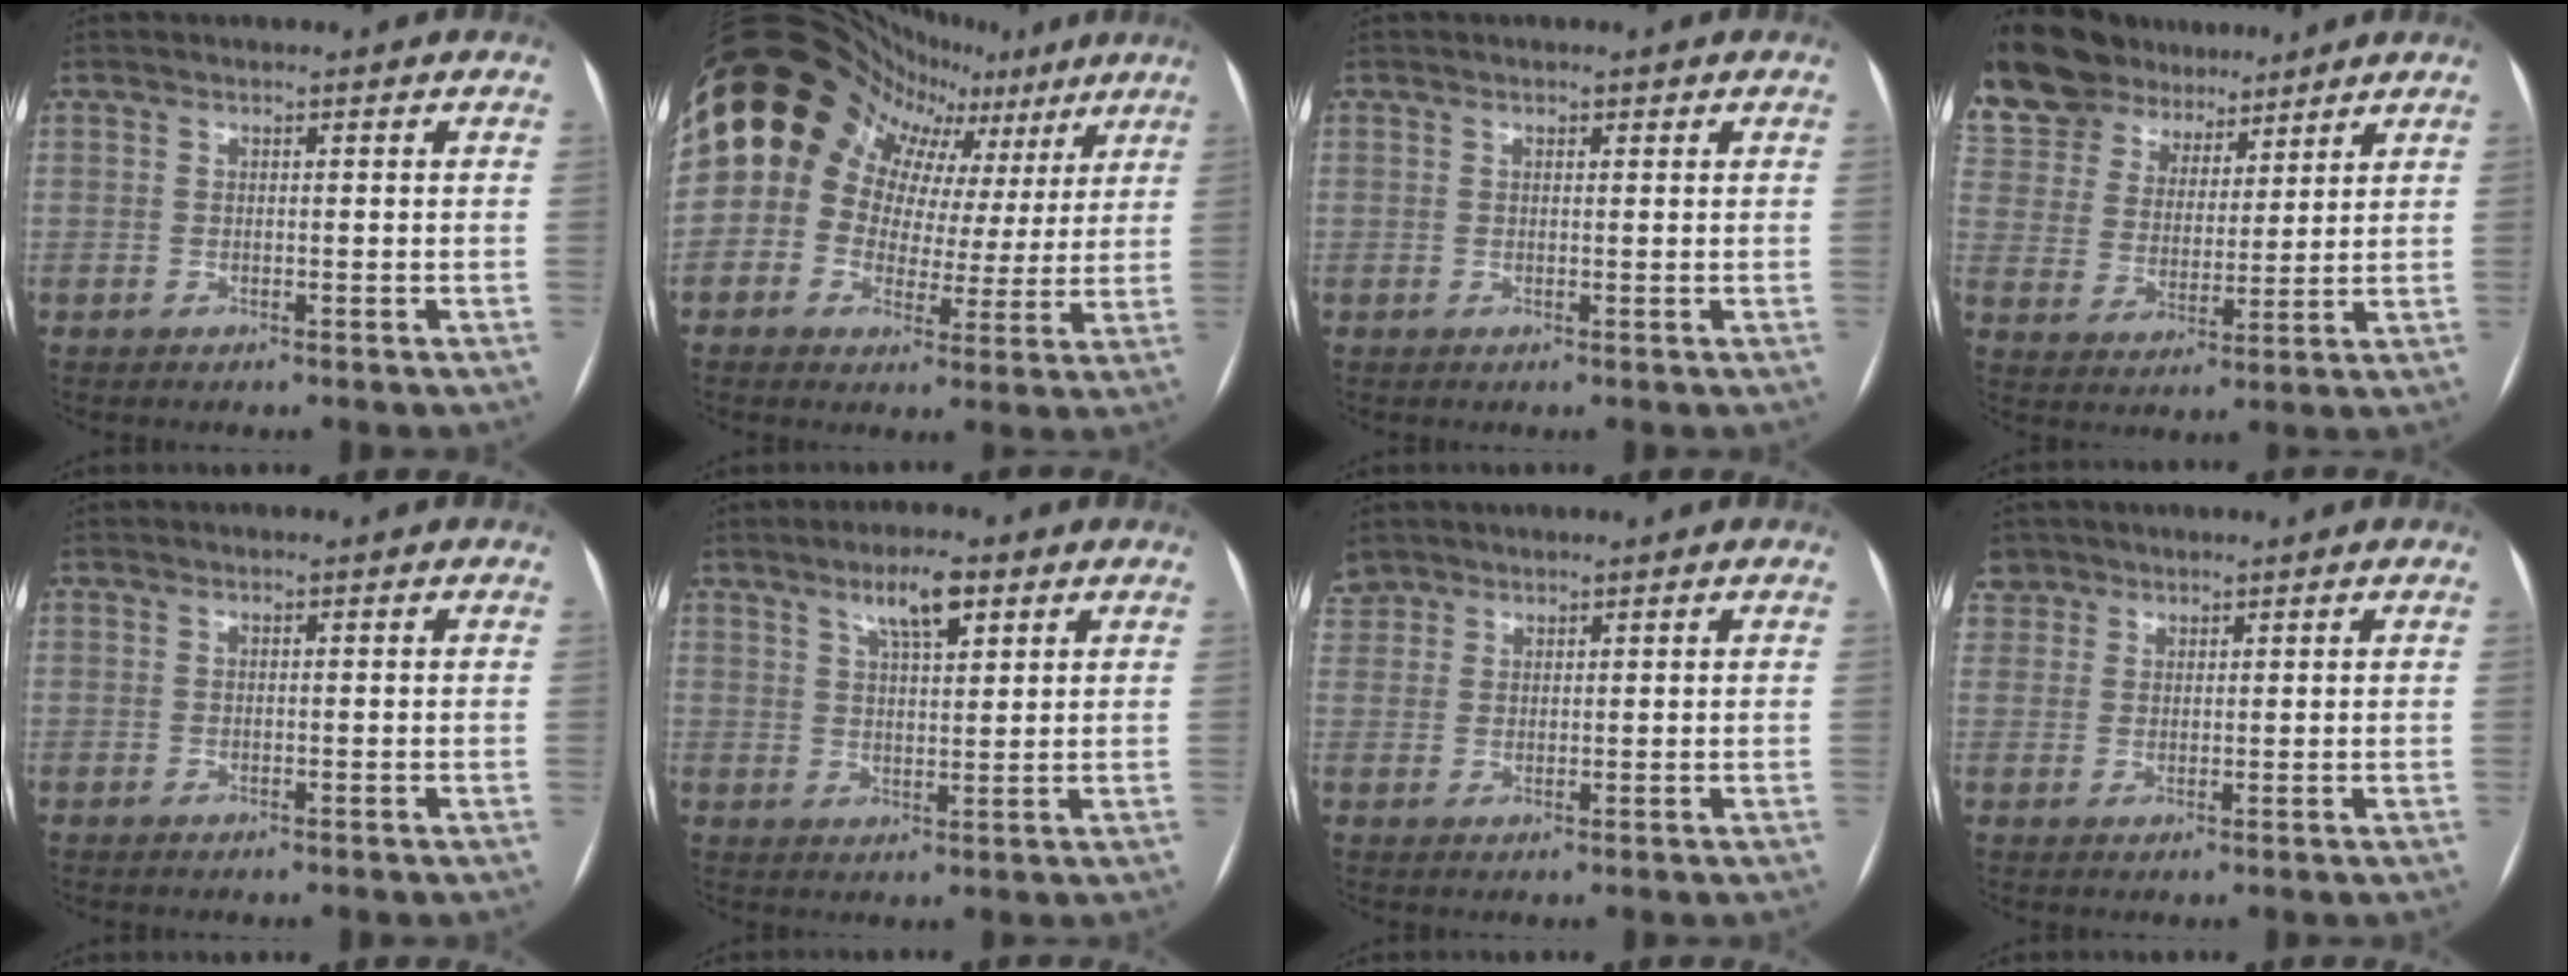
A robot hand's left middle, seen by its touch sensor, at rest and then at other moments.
{"total": 16.5, "force": [7.8, 12.2, 8.0], "torque": [-0.124, 0.065, 0.102]}
{"total": 0.7, "force": [0.5, 0.4, 0.4], "torque": [-0.009, 0.001, 0.006]}
{"total": 17.0, "force": [14.6, 6.7, 5.5], "torque": [-0.148, 0.032, 0.268]}
{"total": 0.0}
{"total": 5.9, "force": [3.5, 1.4, 4.6], "torque": [-0.083, 0.006, 0.060]}
{"total": 5.2, "force": [3.9, 3.3, 0.7], "torque": [-0.024, 0.017, 0.082]}
{"total": 4.4, "force": [3.0, 3.2, -0.1], "torque": [0.010, 0.011, 0.058]}